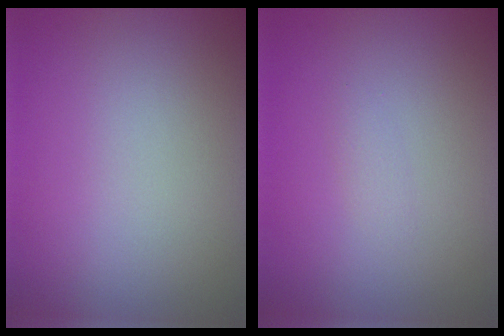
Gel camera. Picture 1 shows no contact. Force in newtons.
{"total": 0.6, "press": 0.6, "slide": 0.0}